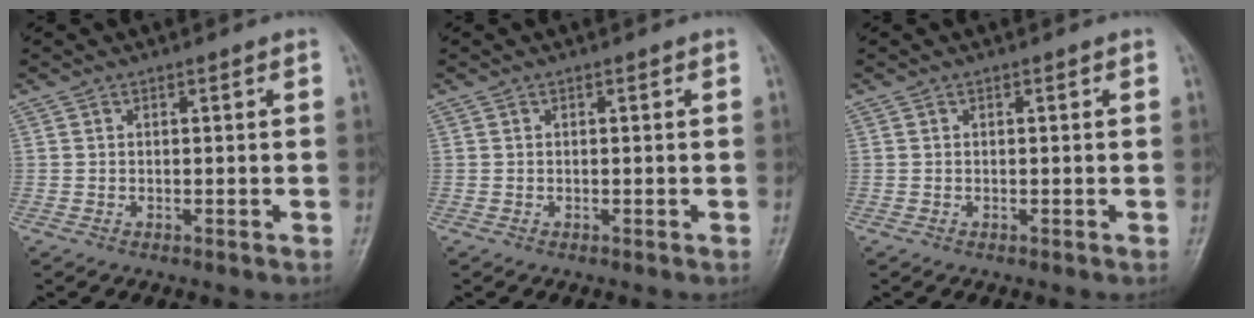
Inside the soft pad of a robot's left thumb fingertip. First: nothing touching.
{"total": 0.0}
{"total": 0.0}